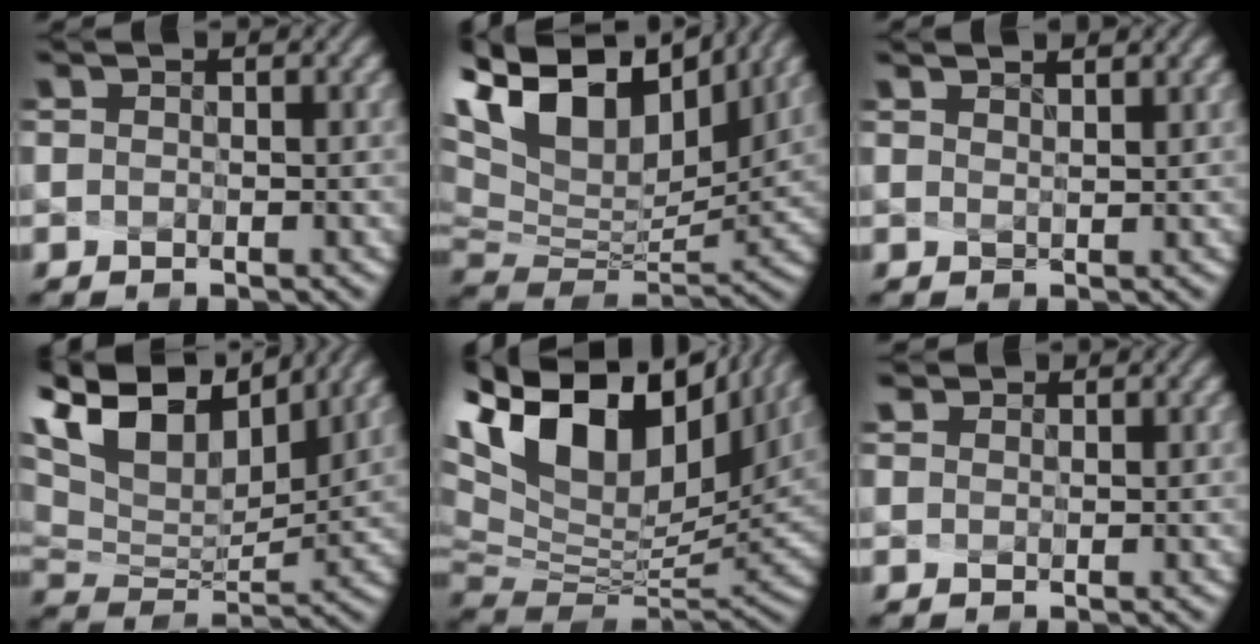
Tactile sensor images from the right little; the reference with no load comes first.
{"total": 13.4, "force": [7.6, 7.4, 8.3], "torque": [-0.183, 0.028, 0.148]}
{"total": 1.1, "force": [1.0, -0.3, 0.2], "torque": [-0.014, -0.006, 0.039]}
{"total": 10.4, "force": [6.3, 5.1, 6.5], "torque": [-0.143, 0.020, 0.121]}
{"total": 16.4, "force": [7.6, 9.0, 11.4], "torque": [-0.249, 0.024, 0.155]}
{"total": 0.6, "force": [0.6, 0.2, -0.1], "torque": [-0.009, 0.001, 0.019]}